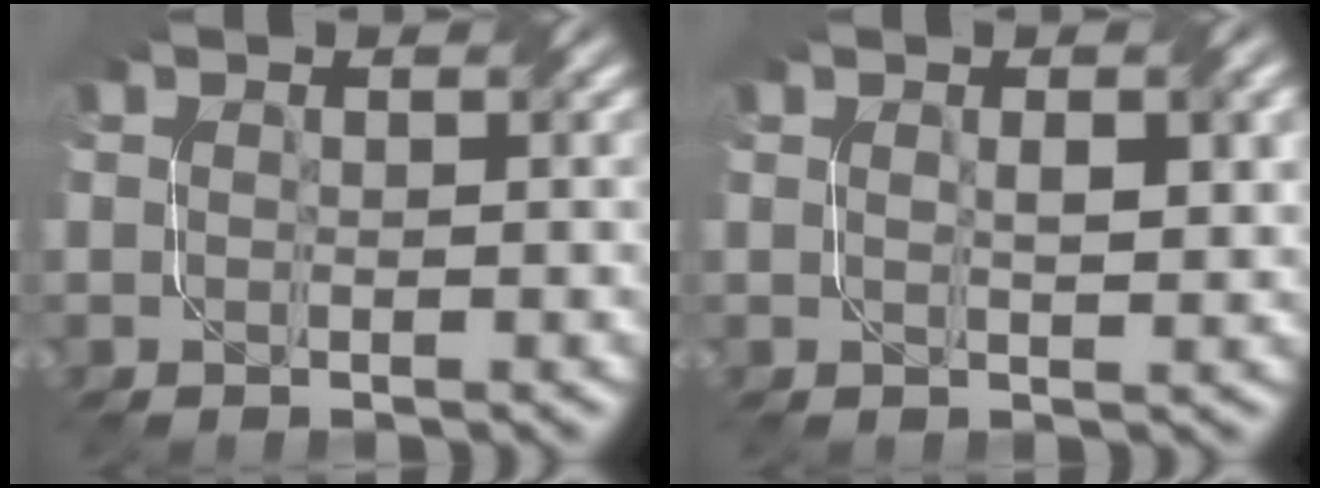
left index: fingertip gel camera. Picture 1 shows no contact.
{"total": 2.2, "force": [0.7, 0.6, 2.0], "torque": [-0.034, 0.002, 0.014]}